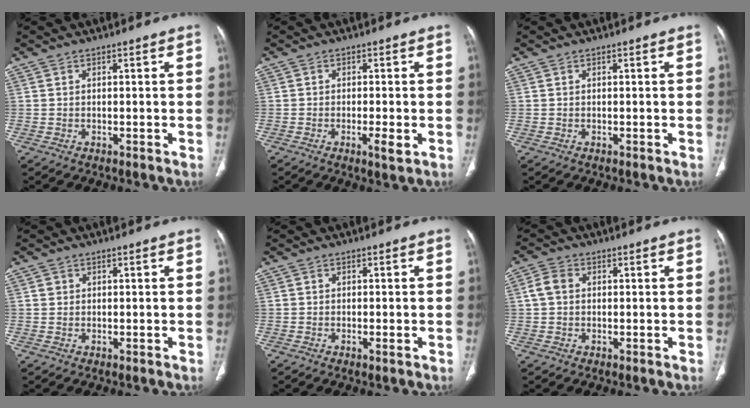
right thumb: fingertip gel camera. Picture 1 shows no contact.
{"total": 3.1, "force": [-1.0, 0.6, 2.8], "torque": [-0.052, -0.006, -0.019]}
{"total": 0.0}
{"total": 0.9, "force": [0.2, 0.8, 0.1], "torque": [0.005, 0.001, 0.004]}
{"total": 1.1, "force": [-0.4, 0.2, 1.0], "torque": [-0.018, -0.002, -0.008]}
{"total": 3.4, "force": [0.4, 2.6, 2.2], "torque": [-0.045, 0.011, 0.004]}